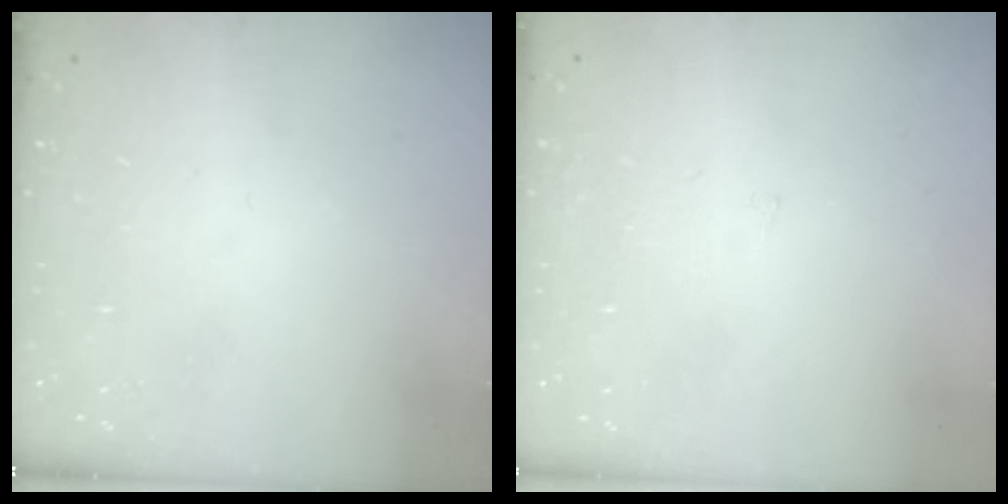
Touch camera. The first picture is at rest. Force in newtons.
{"total": 0.9, "press": 0.9, "slide": 0.0}